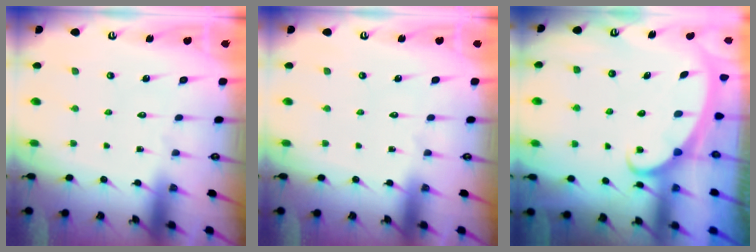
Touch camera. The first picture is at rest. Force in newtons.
{"total": 0.0}
{"total": 2.4, "press": 2.4, "slide": 0.3}